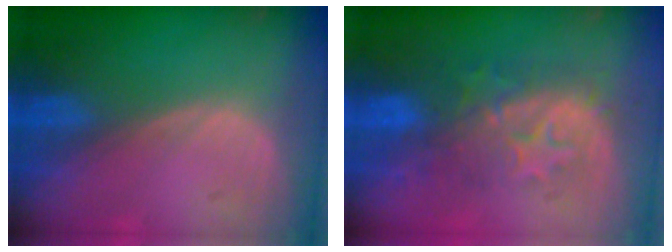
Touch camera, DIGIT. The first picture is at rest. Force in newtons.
{"total": 8.2, "press": 8.1, "slide": 1.0}